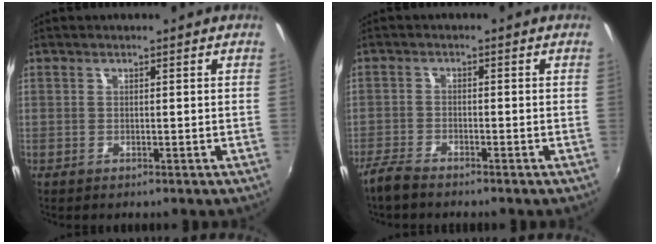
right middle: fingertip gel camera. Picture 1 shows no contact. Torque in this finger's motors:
{"motor_torque": [0.61, -0.76, -0.02, 0.04]}